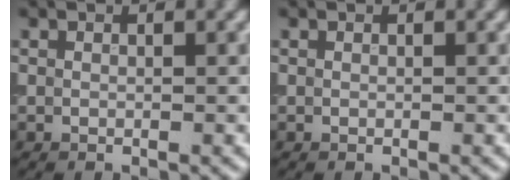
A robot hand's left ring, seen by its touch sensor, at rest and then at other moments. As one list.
[{"total": 0.0}]